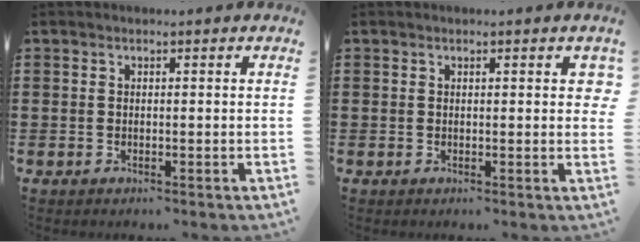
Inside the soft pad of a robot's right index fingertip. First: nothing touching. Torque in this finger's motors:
{"motor_torque": [0.13, 0.09, 0.00, 0.00]}